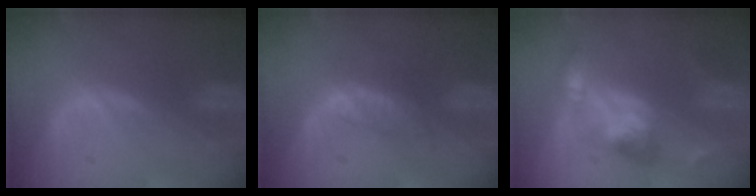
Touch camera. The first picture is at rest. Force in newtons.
{"total": 2.3, "press": 2.3, "slide": 0.2}
{"total": 5.8, "press": 5.8, "slide": 0.2}